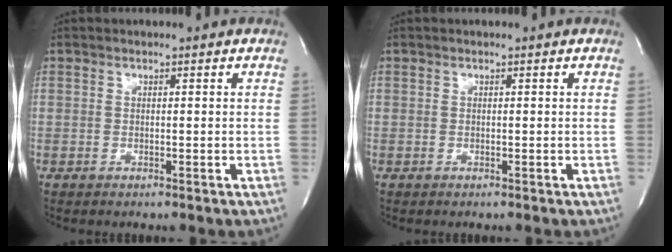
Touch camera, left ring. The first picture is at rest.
{"total": 0.0}